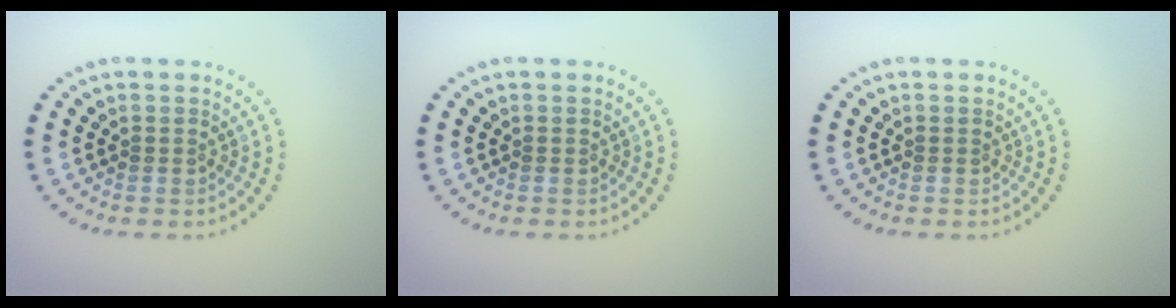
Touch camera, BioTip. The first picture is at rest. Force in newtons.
{"total": 0.0}
{"total": 0.0}